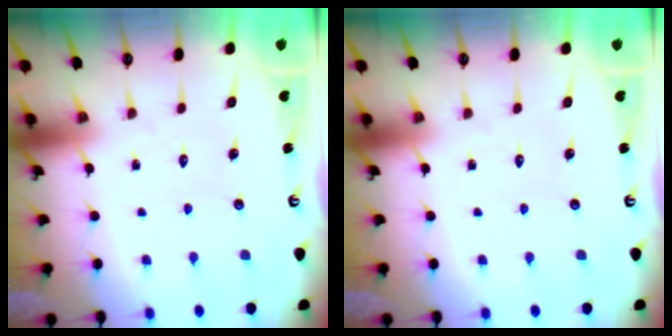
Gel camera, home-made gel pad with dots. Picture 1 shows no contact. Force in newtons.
{"total": 0.0}